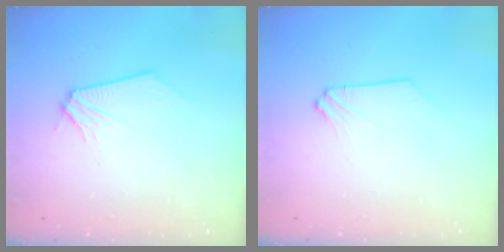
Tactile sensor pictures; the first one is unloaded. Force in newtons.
{"total": 0.0}